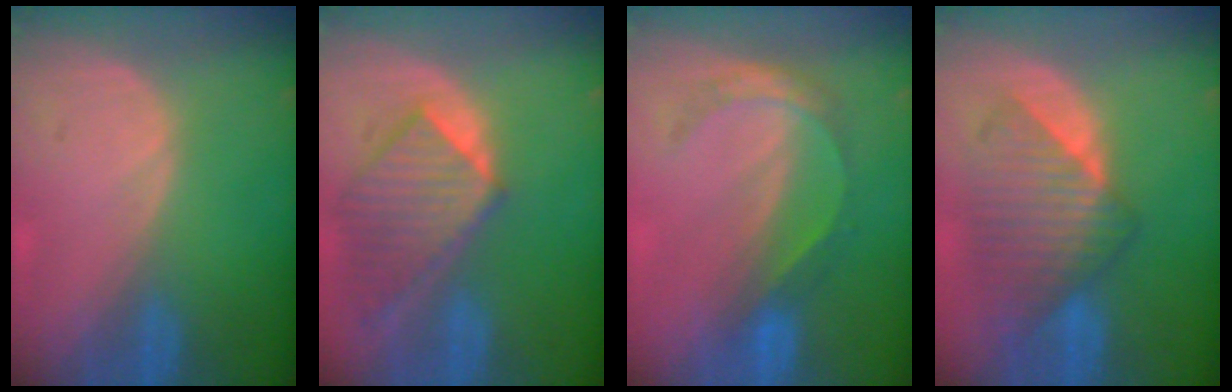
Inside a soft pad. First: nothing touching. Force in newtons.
{"total": 8.6, "press": 7.8, "slide": 3.7}
{"total": 5.2, "press": 4.6, "slide": 2.5}
{"total": 8.4, "press": 8.2, "slide": 2.1}